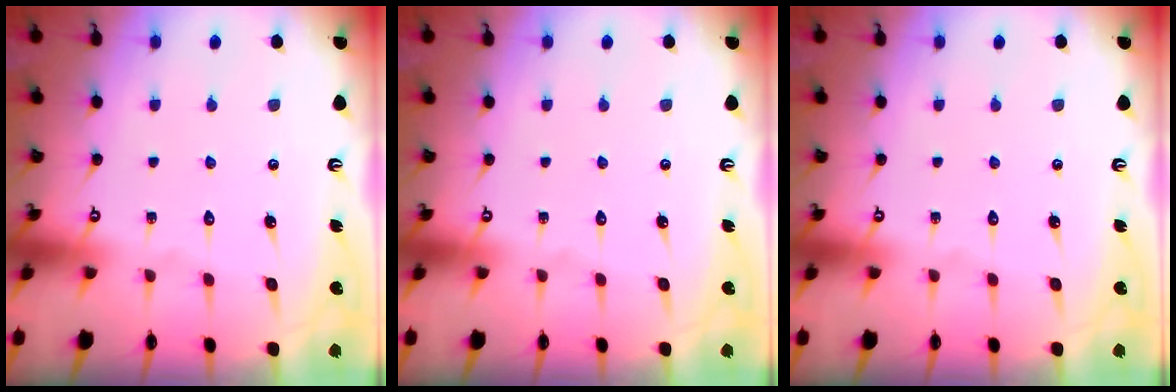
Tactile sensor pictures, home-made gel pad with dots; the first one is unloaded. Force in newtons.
{"total": 0.0}
{"total": 0.0}